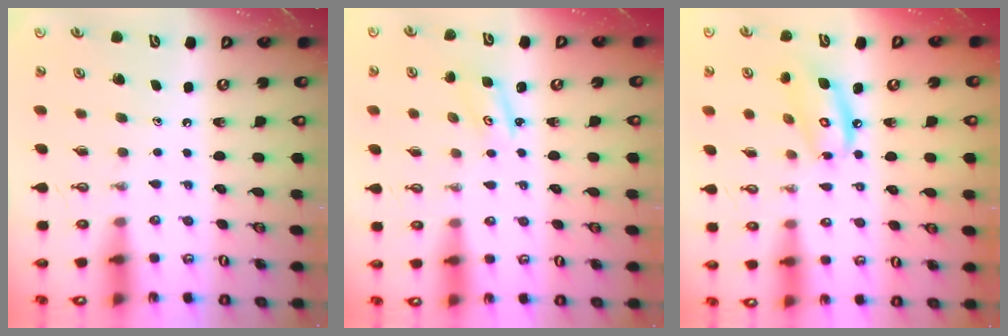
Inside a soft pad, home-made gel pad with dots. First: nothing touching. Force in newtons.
{"total": 2.1, "press": 2.1, "slide": 0.2}
{"total": 9.7, "press": 9.7, "slide": 0.9}